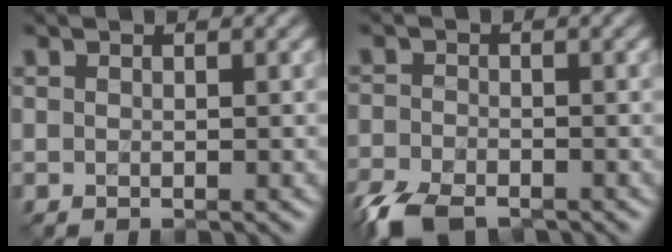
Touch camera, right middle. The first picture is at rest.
{"total": 6.5, "force": [-5.2, 2.6, 2.9], "torque": [-0.060, -0.026, -0.102]}